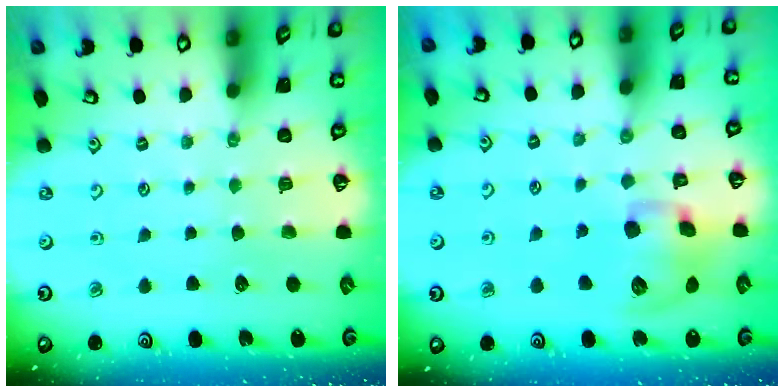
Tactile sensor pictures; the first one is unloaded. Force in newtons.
{"total": 12.2, "press": 12.0, "slide": 2.0}